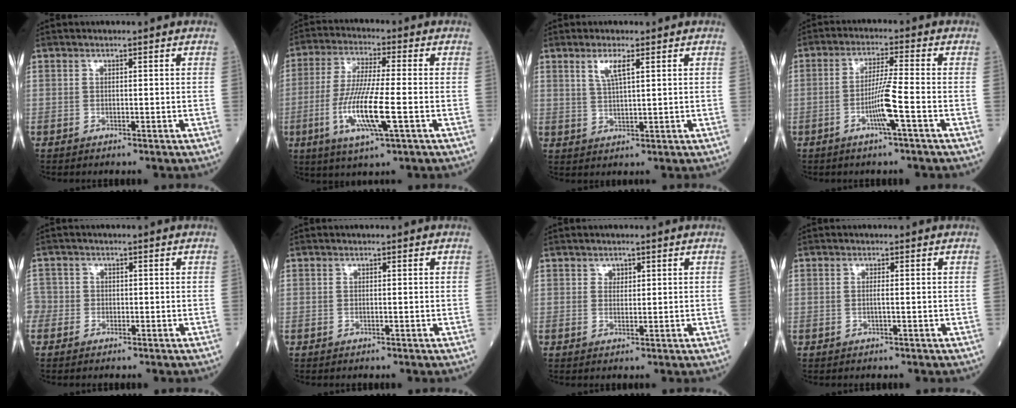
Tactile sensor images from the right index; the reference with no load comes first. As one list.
[{"total": 11.4, "force": [-3.1, 0.5, 10.9], "torque": [-0.223, -0.017, -0.062]}, {"total": 3.5, "force": [1.8, 0.4, 3.0], "torque": [-0.064, 0.000, 0.037]}, {"total": 6.0, "force": [-2.2, -1.1, 5.5], "torque": [-0.109, -0.003, -0.043]}, {"total": 2.7, "force": [-1.1, 2.4, 0.4], "torque": [-0.006, 0.009, -0.027]}, {"total": 0.0}, {"total": 1.3, "force": [0.7, 0.9, 0.4], "torque": [-0.001, -0.003, 0.009]}, {"total": 0.7, "force": [-0.1, -0.2, 0.6], "torque": [-0.012, 0.000, -0.003]}]